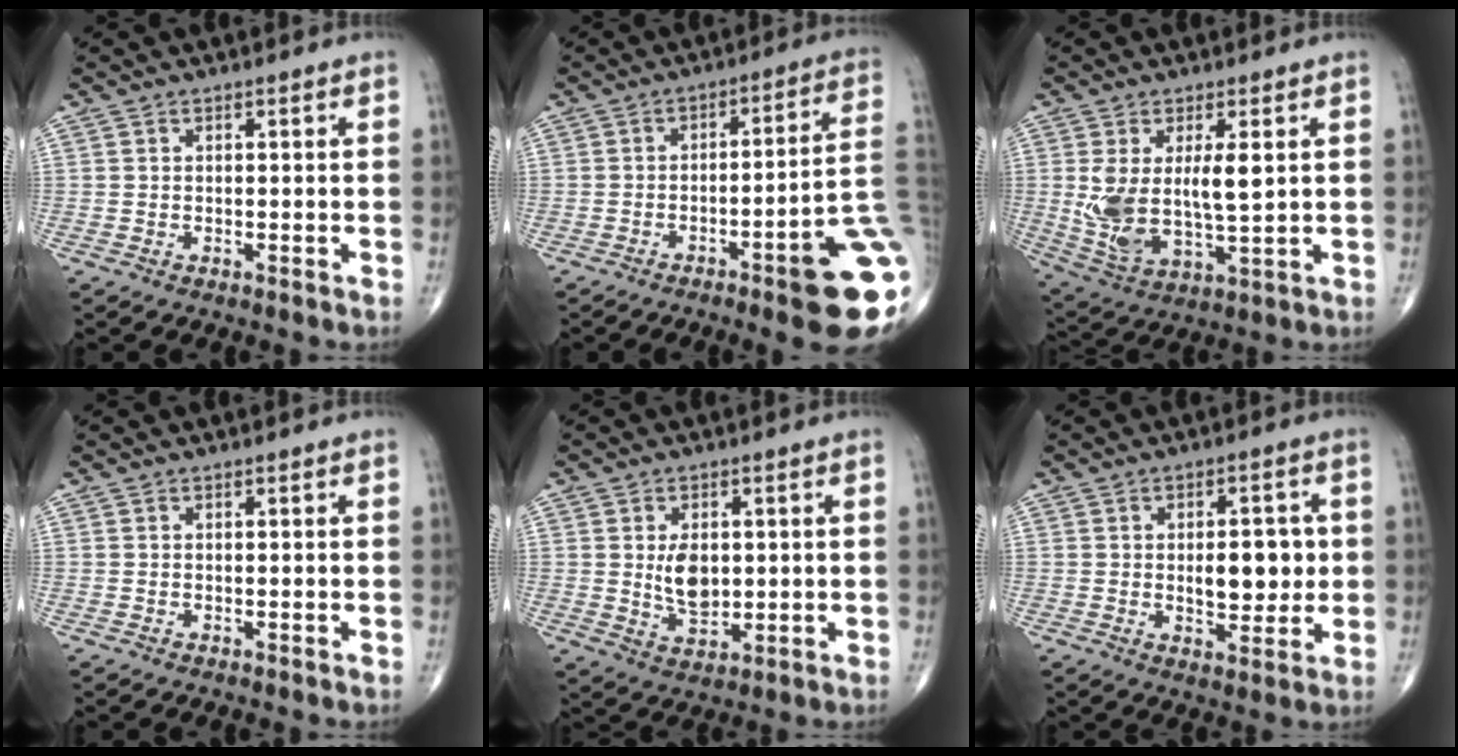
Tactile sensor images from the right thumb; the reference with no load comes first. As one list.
[{"total": 16.7, "force": [-5.8, 2.6, 15.4], "torque": [-0.137, 0.034, -0.073]}, {"total": 12.1, "force": [1.9, 5.0, 10.8], "torque": [-0.211, -0.021, 0.048]}, {"total": 0.0}, {"total": 6.8, "force": [0.7, 4.2, 5.3], "torque": [-0.074, -0.012, 0.021]}, {"total": 8.9, "force": [0.4, 4.5, 7.6], "torque": [-0.081, -0.005, 0.012]}]